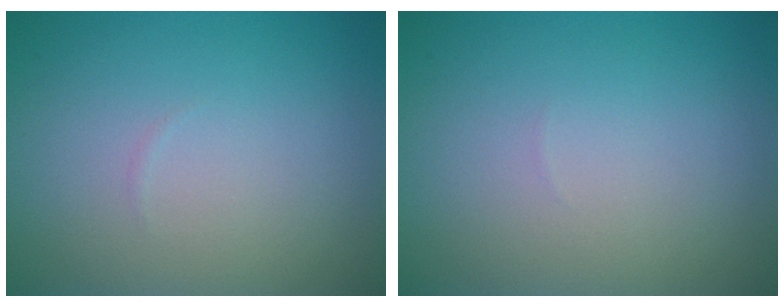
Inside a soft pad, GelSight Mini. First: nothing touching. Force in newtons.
{"total": 0.0}